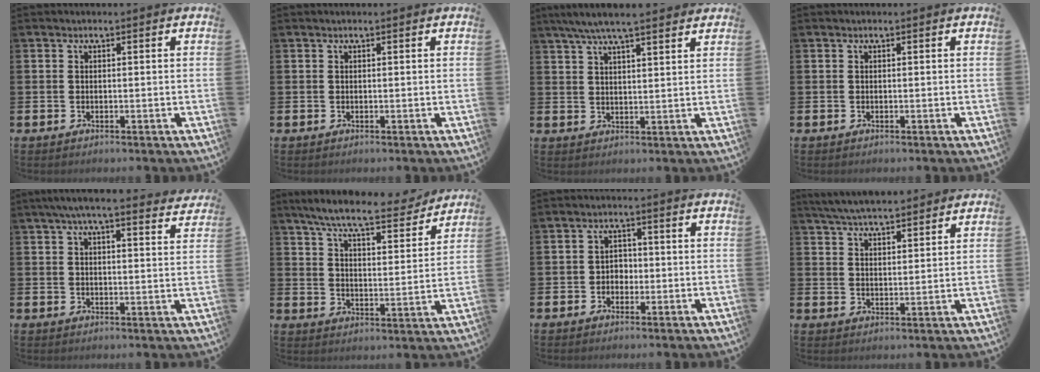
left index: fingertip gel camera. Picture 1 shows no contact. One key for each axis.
{"total": 0.0}
{"total": 6.5, "fx": 5.8, "fy": 0.6, "fz": 2.7, "tx": -0.066, "ty": -0.014, "tz": 0.105}
{"total": 0.0}
{"total": 5.8, "fx": 5.2, "fy": 0.4, "fz": 2.5, "tx": -0.051, "ty": -0.015, "tz": 0.091}
{"total": 8.2, "fx": 7.5, "fy": 0.9, "fz": 3.4, "tx": -0.085, "ty": -0.045, "tz": 0.126}
{"total": 2.2, "fx": -0.7, "fy": 1.9, "fz": 1.0, "tx": -0.007, "ty": 0.001, "tz": -0.020}
{"total": 5.4, "fx": 5.3, "fy": 0.5, "fz": 0.9, "tx": -0.041, "ty": -0.023, "tz": 0.098}